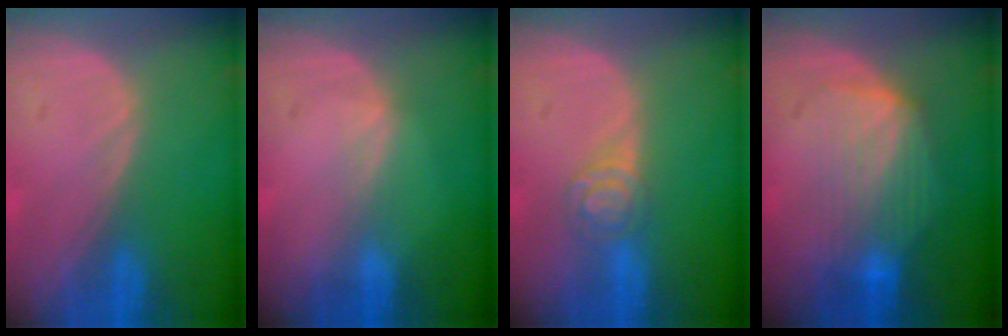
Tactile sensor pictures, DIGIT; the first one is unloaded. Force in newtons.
{"total": 0.9, "press": 0.8, "slide": 0.2}
{"total": 4.1, "press": 3.9, "slide": 1.2}
{"total": 7.4, "press": 7.3, "slide": 1.4}